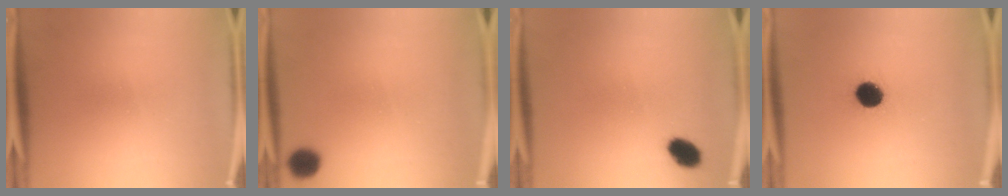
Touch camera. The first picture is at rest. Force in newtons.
{"total": 4.0}
{"total": 4.7}
{"total": 9.2}